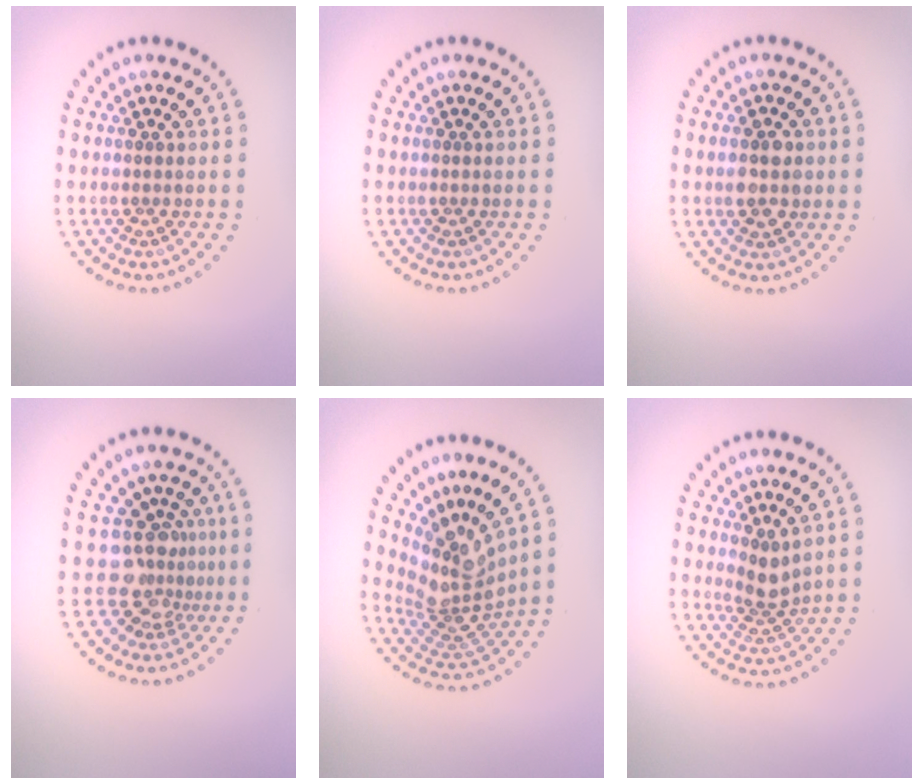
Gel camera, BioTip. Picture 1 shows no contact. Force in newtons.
{"total": 0.0}
{"total": 2.8, "press": 2.8, "slide": 0.0}
{"total": 3.6, "press": 2.4, "slide": 2.6}
{"total": 4.7, "press": 3.0, "slide": 3.6}
{"total": 2.4, "press": 1.8, "slide": 1.6}